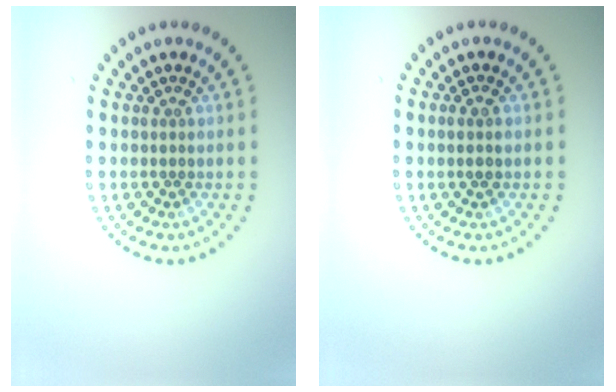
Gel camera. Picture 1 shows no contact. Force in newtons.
{"total": 1.1, "press": 1.0, "slide": 0.4}